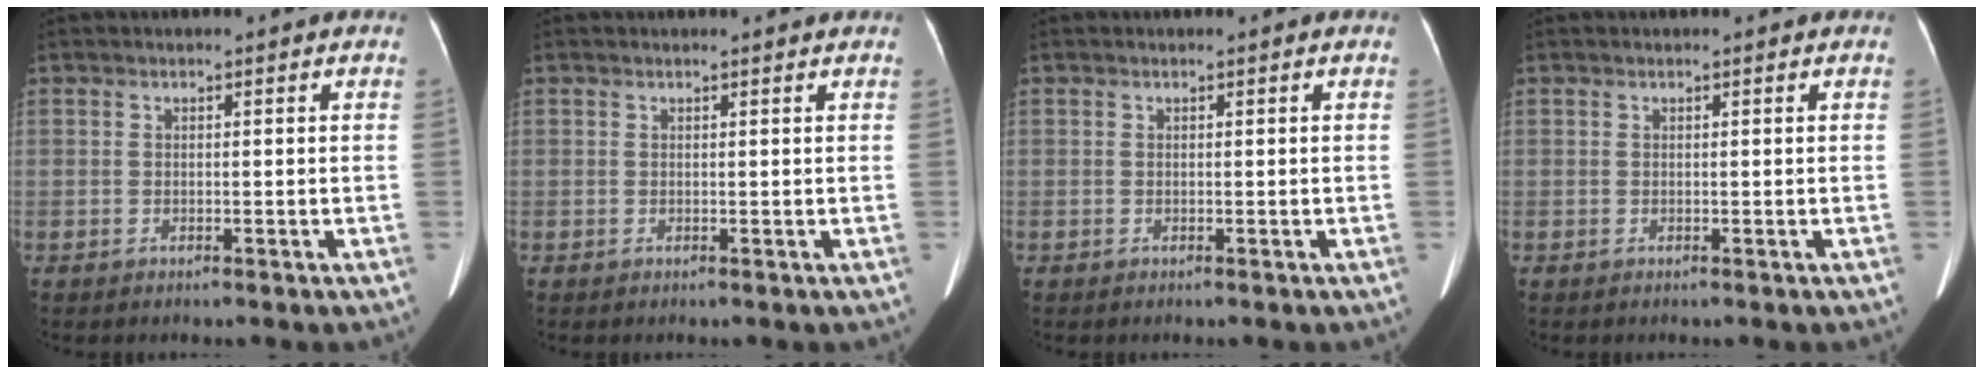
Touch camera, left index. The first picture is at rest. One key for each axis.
{"total": 1.3, "fx": 1.3, "fy": 0.1, "fz": 0.1, "tx": -0.010, "ty": 0.006, "tz": 0.013}
{"total": 0.0}
{"total": 0.0}